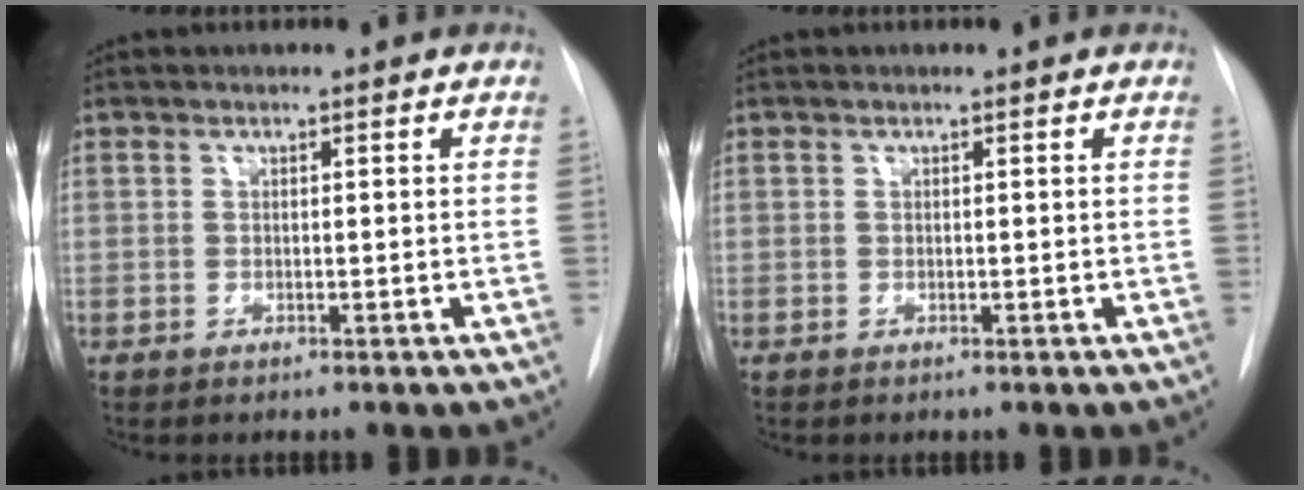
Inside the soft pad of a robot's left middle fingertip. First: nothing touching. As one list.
[{"total": 0.0}]